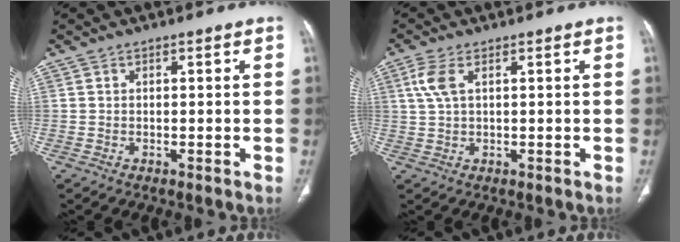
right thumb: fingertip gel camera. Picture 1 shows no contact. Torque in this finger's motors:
{"motor_torque": [-0.05, 0.06, 0.27, -0.26, 0.09]}